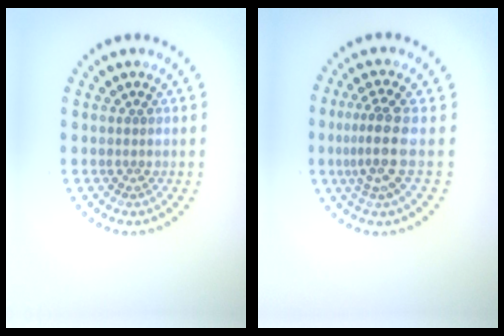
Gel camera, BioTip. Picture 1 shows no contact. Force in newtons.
{"total": 3.2, "press": 2.4, "slide": 2.1}